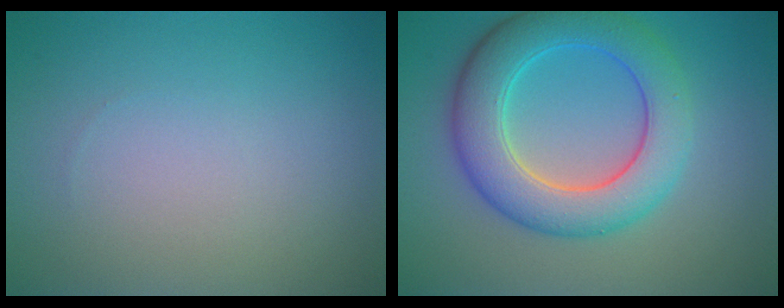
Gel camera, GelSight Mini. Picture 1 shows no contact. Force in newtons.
{"total": 7.5, "press": 7.5, "slide": 0.1}